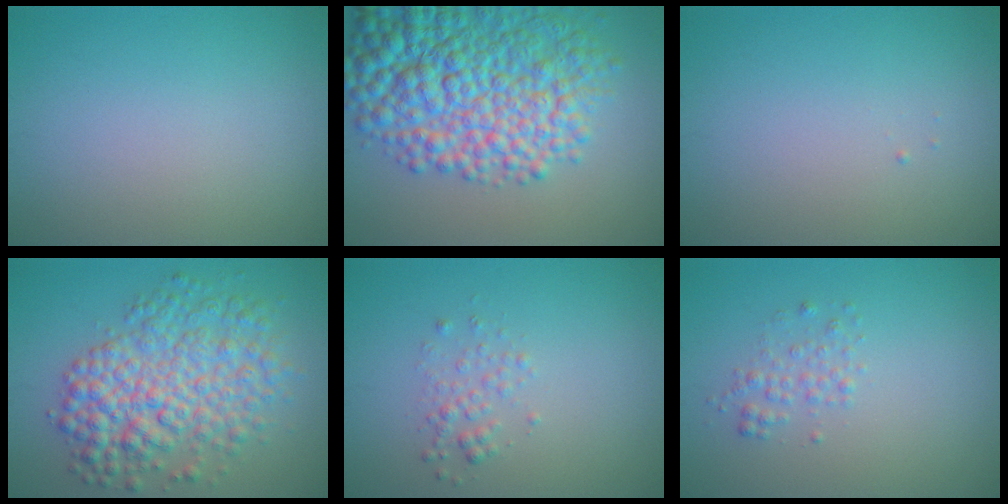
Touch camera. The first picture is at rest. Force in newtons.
{"total": 10.7, "press": 10.7, "slide": 0.3}
{"total": 0.0}
{"total": 7.4, "press": 7.4, "slide": 0.1}
{"total": 1.4, "press": 1.4, "slide": 0.1}
{"total": 1.4, "press": 1.4, "slide": 0.0}